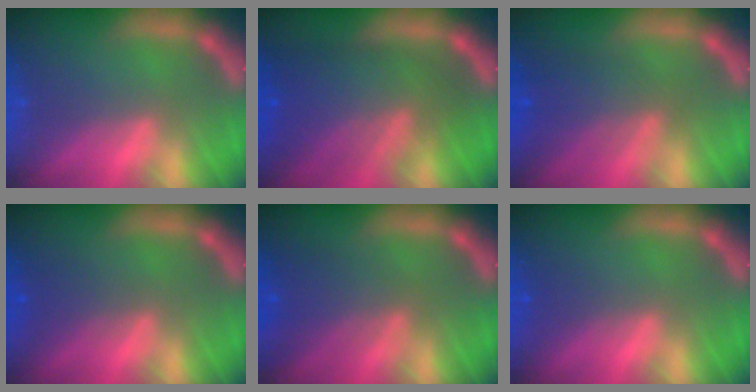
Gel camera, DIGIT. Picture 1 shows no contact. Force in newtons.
{"total": 9.0}
{"total": 5.0}
{"total": 1.9}
{"total": 4.1}
{"total": 1.0}